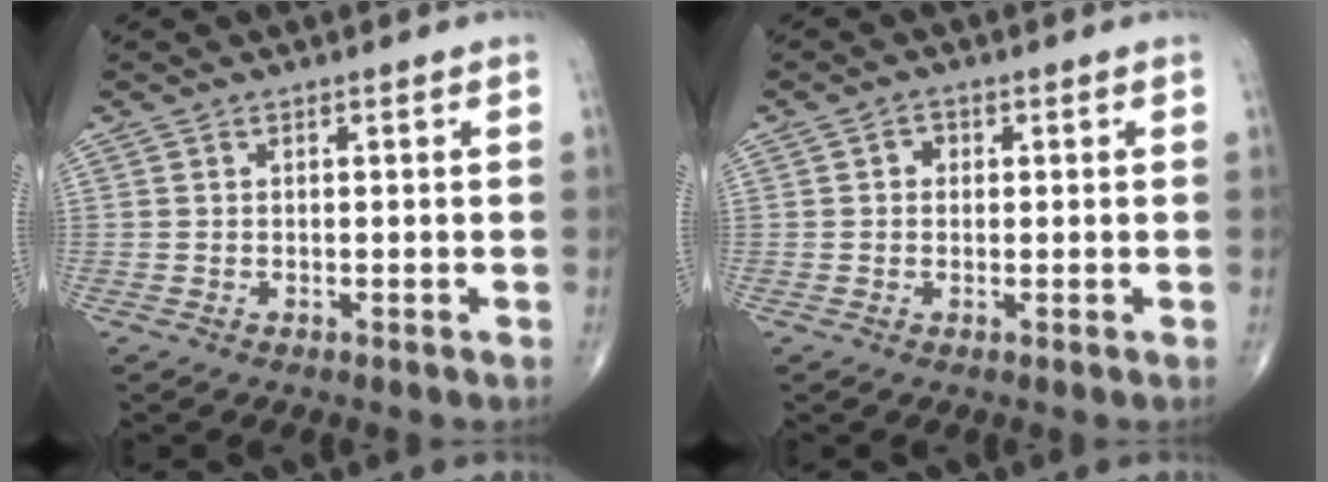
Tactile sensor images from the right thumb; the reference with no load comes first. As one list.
[{"total": 1.7, "force": [0.3, 1.5, 0.8], "torque": [-0.003, 0.003, 0.000]}]